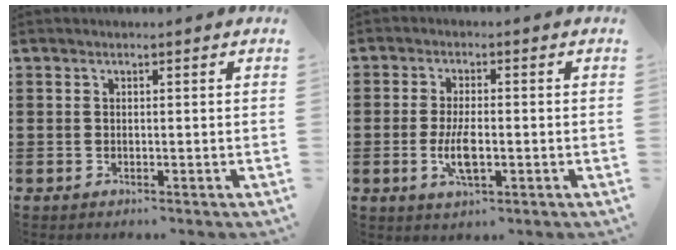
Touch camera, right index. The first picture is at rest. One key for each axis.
{"total": 5.2, "fx": -1.1, "fy": 1.9, "fz": 4.7, "tx": -0.101, "ty": -0.004, "tz": -0.023}